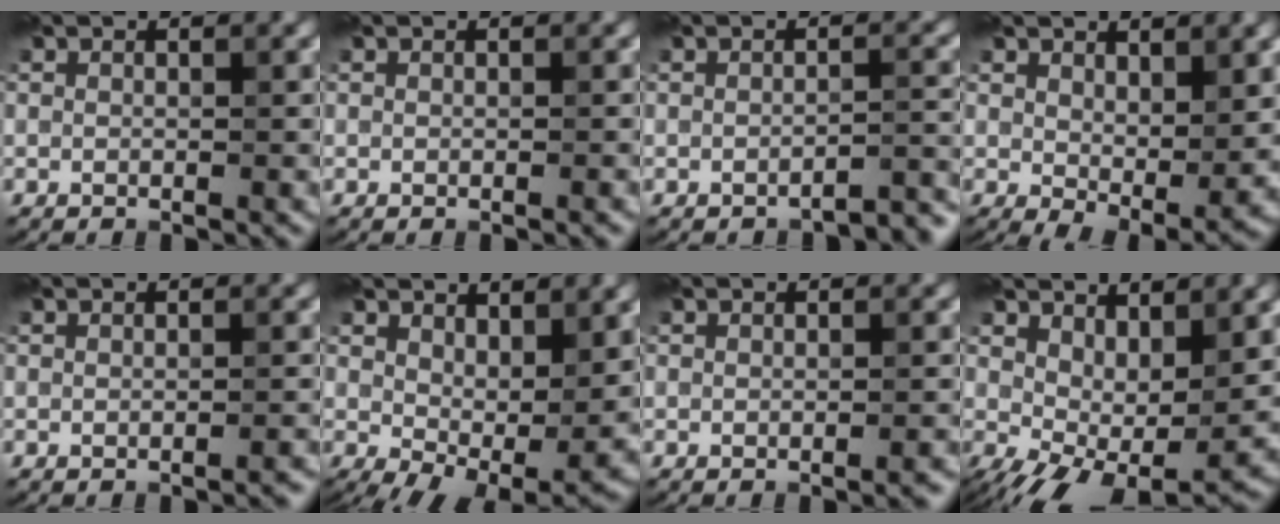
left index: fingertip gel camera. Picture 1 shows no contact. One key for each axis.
{"total": 0.0}
{"total": 2.6, "fx": -2.5, "fy": 0.3, "fz": 0.7, "tx": -0.006, "ty": 0.010, "tz": -0.033}
{"total": 4.5, "fx": 1.3, "fy": 2.3, "fz": 3.7, "tx": -0.065, "ty": -0.014, "tz": 0.030}
{"total": 0.7, "fx": -0.5, "fy": 0.0, "fz": 0.4, "tx": -0.008, "ty": 0.005, "tz": -0.005}
{"total": 6.4, "fx": 1.0, "fy": 3.2, "fz": 5.5, "tx": -0.096, "ty": -0.016, "tz": 0.025}
{"total": 0.8, "fx": -0.5, "fy": 0.1, "fz": 0.6, "tx": -0.010, "ty": 0.003, "tz": -0.004}
{"total": 7.5, "fx": 0.5, "fy": 3.3, "fz": 6.7, "tx": -0.116, "ty": -0.004, "tz": 0.016}